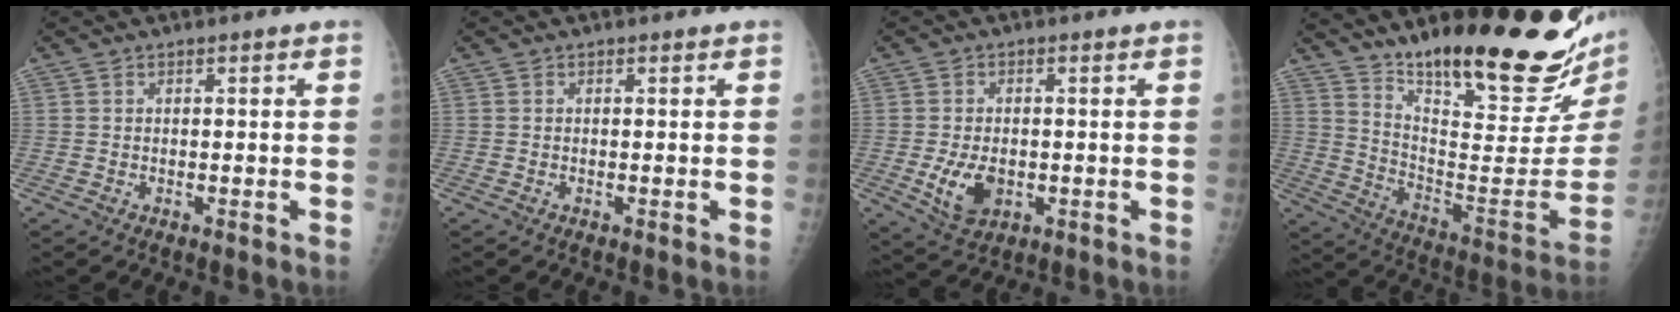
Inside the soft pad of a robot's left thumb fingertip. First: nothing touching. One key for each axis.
{"total": 0.0}
{"total": 6.8, "fx": -1.3, "fy": 4.4, "fz": 4.9, "tx": -0.083, "ty": -0.007, "tz": -0.013}
{"total": 30.0, "fx": 20.4, "fy": 7.3, "fz": 20.8, "tx": -0.271, "ty": -0.106, "tz": 0.312}